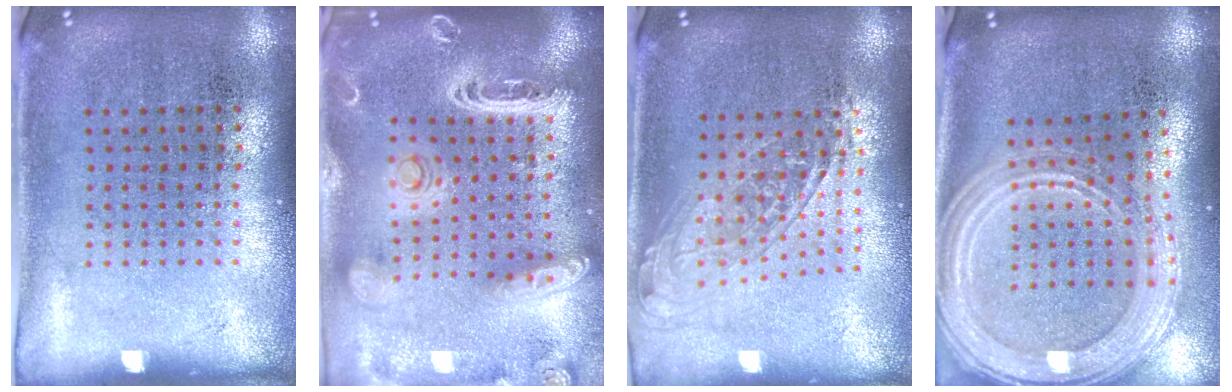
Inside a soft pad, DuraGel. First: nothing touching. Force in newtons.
{"total": 3.2, "press": 2.6, "slide": 1.8}
{"total": 1.7, "press": 1.4, "slide": 1.0}
{"total": 2.9, "press": 2.3, "slide": 1.7}